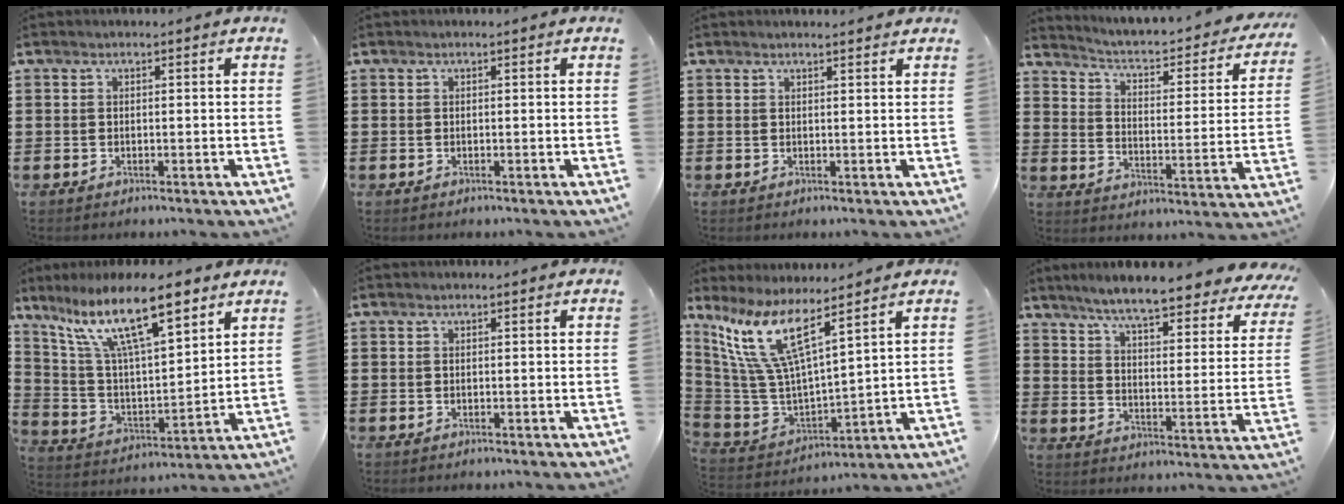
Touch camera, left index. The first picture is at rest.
{"total": 0.0}
{"total": 1.2, "force": [1.2, 0.0, 0.4], "torque": [-0.009, 0.000, 0.023]}
{"total": 2.8, "force": [2.2, 0.6, 1.5], "torque": [-0.046, -0.028, 0.025]}
{"total": 14.8, "force": [9.6, 4.0, 10.5], "torque": [-0.220, -0.028, 0.166]}
{"total": 0.0}
{"total": 12.0, "force": [7.4, 2.7, 9.0], "torque": [-0.219, -0.050, 0.126]}
{"total": 6.6, "force": [5.8, -0.5, 3.0], "torque": [-0.076, -0.048, 0.092]}